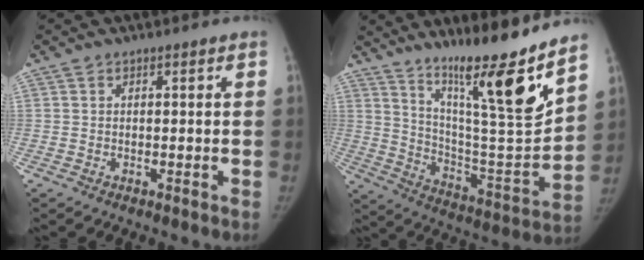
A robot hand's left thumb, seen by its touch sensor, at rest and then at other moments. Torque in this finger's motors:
{"motor_torque": [1.20, -0.77, 1.49, -1.28, 0.15]}